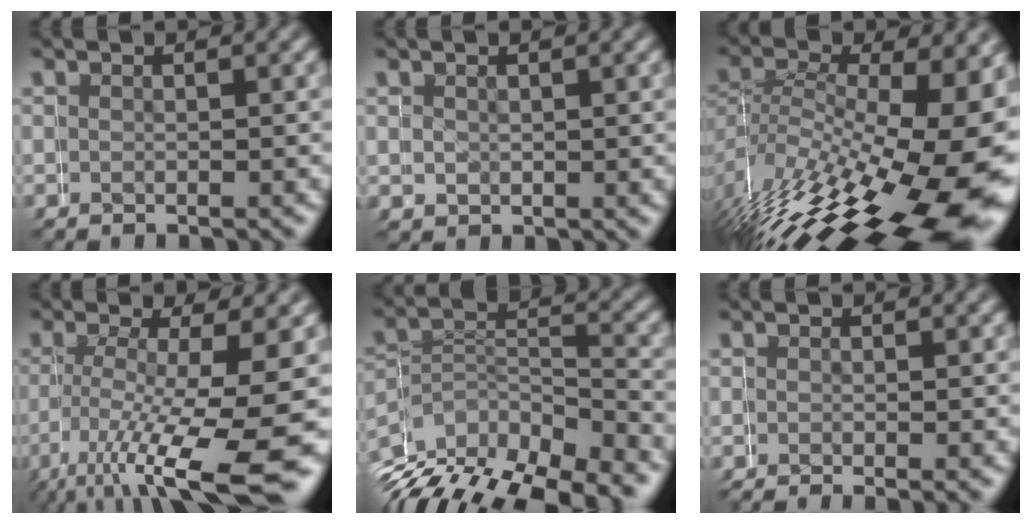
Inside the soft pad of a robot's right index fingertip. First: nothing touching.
{"total": 1.7, "force": [1.3, 0.8, -0.8], "torque": [0.010, -0.008, 0.027]}
{"total": 13.8, "force": [-3.1, 6.5, 11.7], "torque": [-0.169, -0.027, -0.022]}
{"total": 6.8, "force": [-2.8, 1.6, 5.9], "torque": [-0.102, -0.031, -0.024]}
{"total": 11.7, "force": [-7.3, 7.4, 5.5], "torque": [-0.089, -0.033, -0.100]}
{"total": 1.1, "force": [-0.9, -0.1, 0.6], "torque": [-0.003, -0.001, -0.015]}